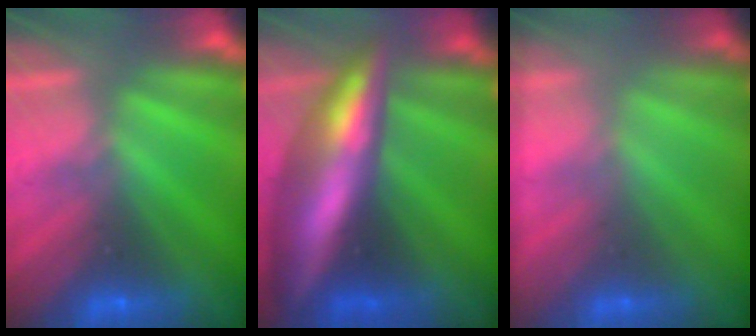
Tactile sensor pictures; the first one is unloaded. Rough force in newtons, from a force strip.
{"total": 13.7}
{"total": 1.7}